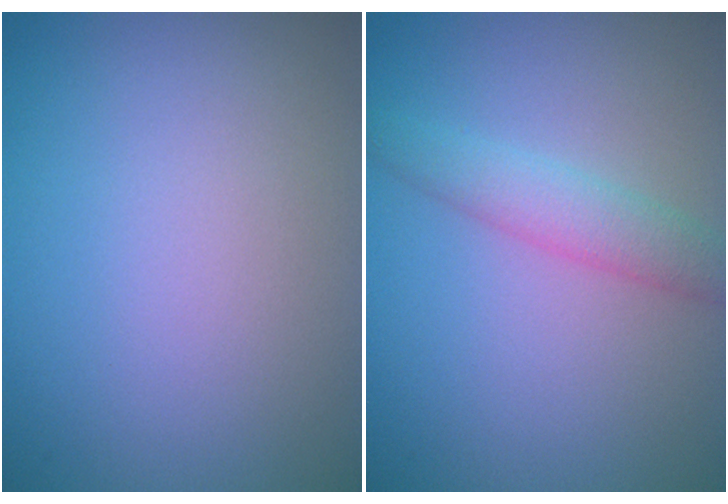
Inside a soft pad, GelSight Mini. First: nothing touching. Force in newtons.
{"total": 2.7, "press": 2.7, "slide": 0.1}